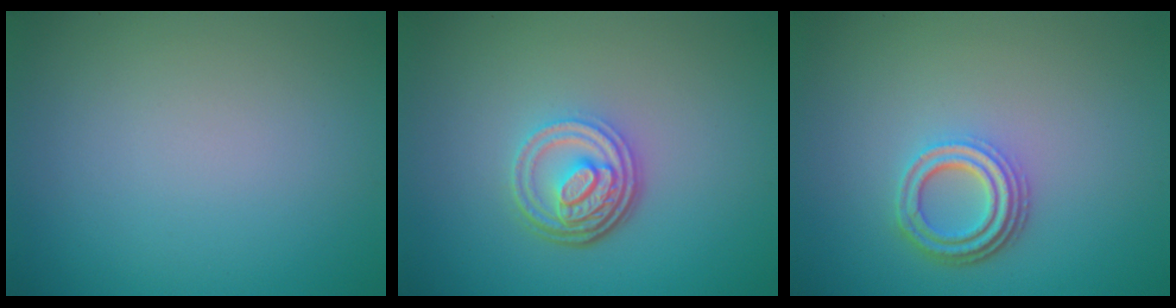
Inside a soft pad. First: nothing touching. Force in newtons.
{"total": 4.7, "press": 3.4, "slide": 3.2}
{"total": 3.7, "press": 2.9, "slide": 2.3}